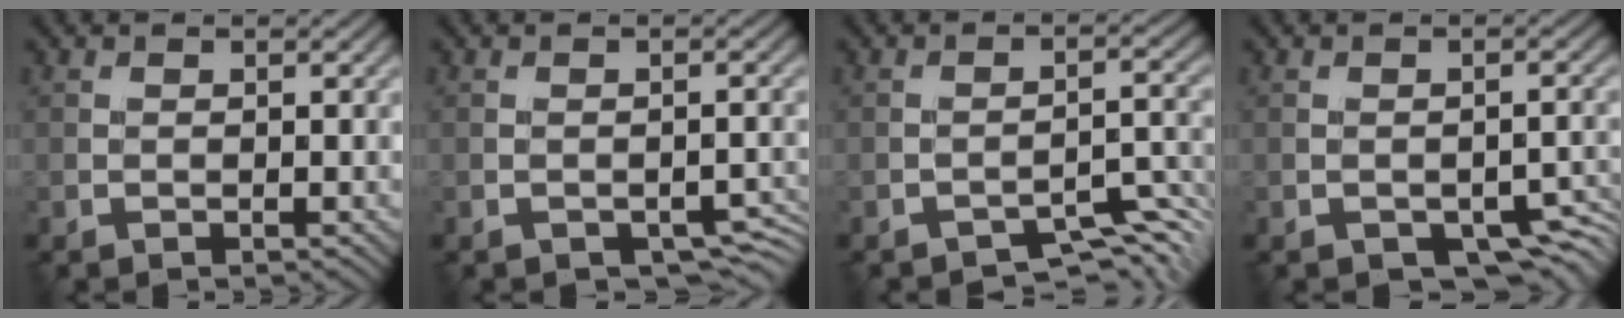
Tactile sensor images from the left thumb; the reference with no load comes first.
{"total": 2.7, "force": [-1.5, 1.4, 1.7], "torque": [-0.022, -0.005, -0.012]}
{"total": 4.7, "force": [-4.1, 0.8, 2.3], "torque": [-0.029, 0.005, -0.058]}
{"total": 4.3, "force": [-2.5, 2.2, 2.7], "torque": [-0.030, -0.006, -0.027]}